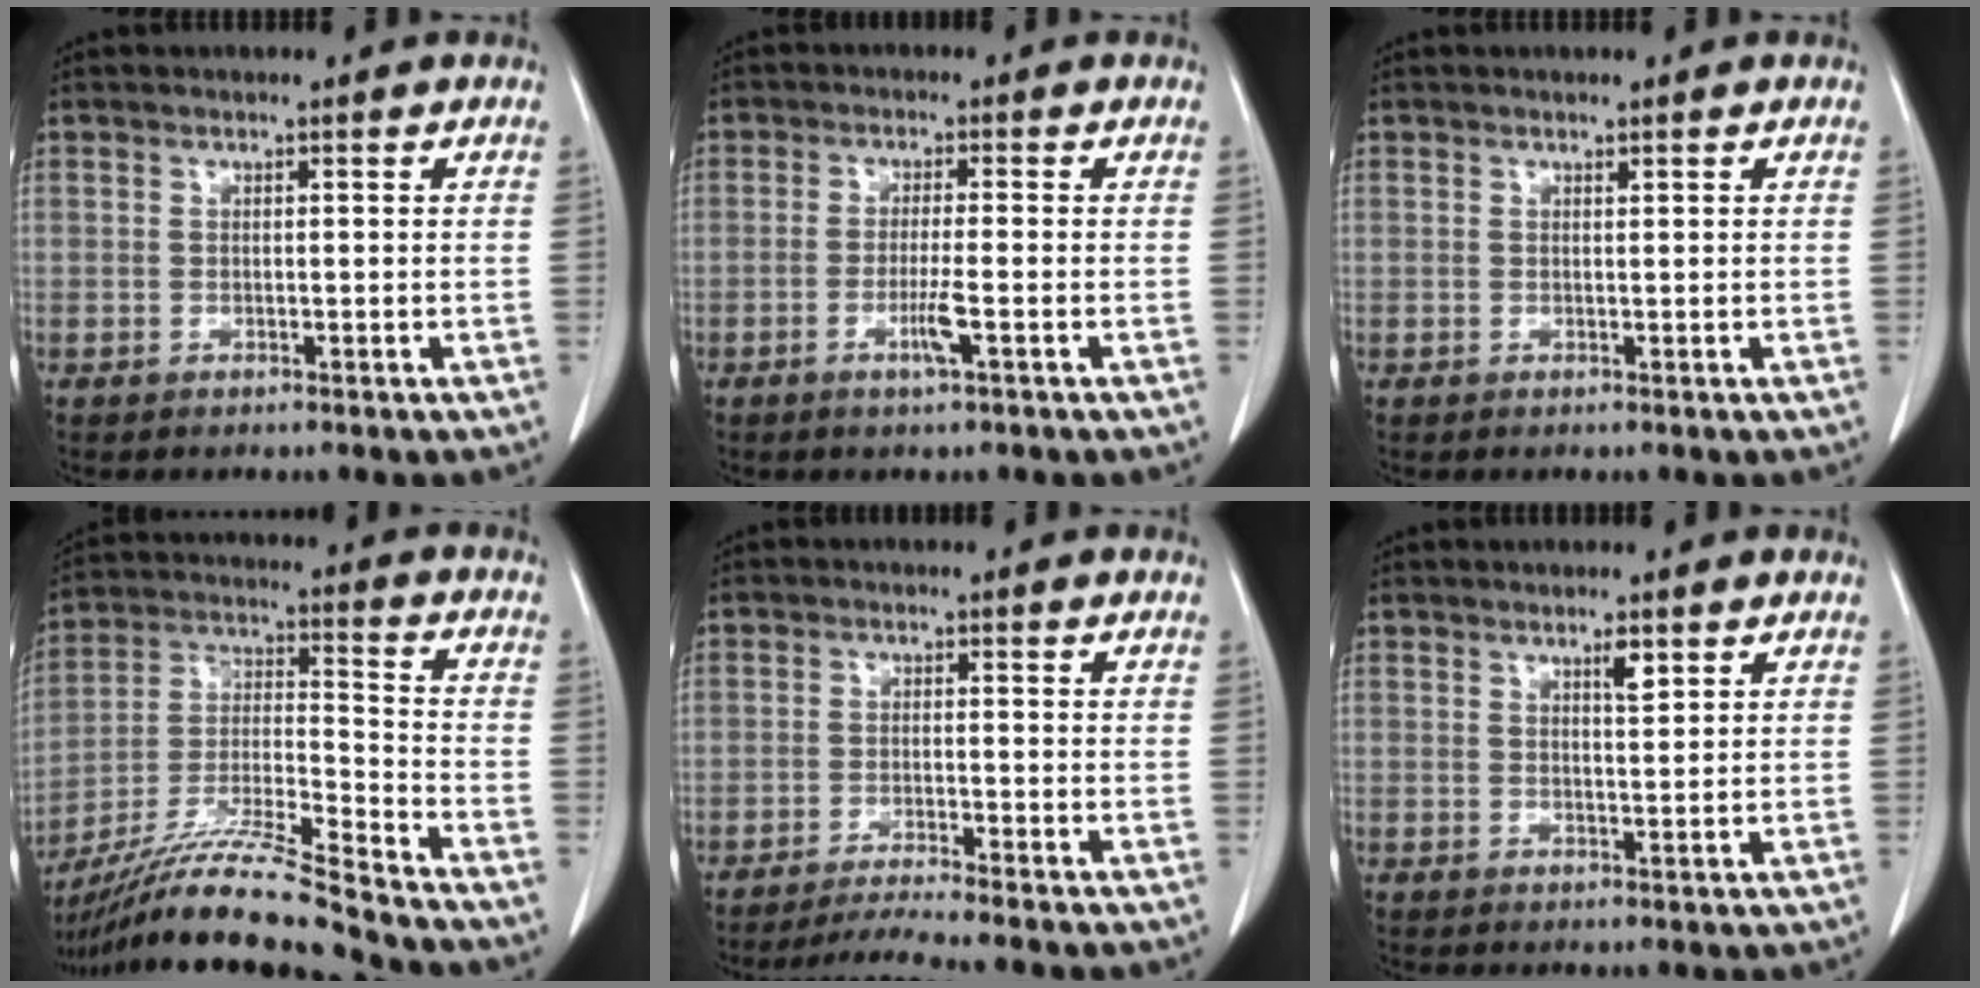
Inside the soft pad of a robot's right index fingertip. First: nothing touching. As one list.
[{"total": 3.5, "force": [-1.4, -0.2, 3.2], "torque": [-0.063, -0.006, -0.026]}, {"total": 0.0}, {"total": 17.4, "force": [-15.3, -1.1, 8.2], "torque": [-0.165, -0.016, -0.278]}, {"total": 5.6, "force": [-4.9, -1.7, 2.0], "torque": [-0.033, -0.018, -0.083]}, {"total": 2.1, "force": [1.3, 0.4, 1.7], "torque": [-0.030, -0.003, 0.021]}]